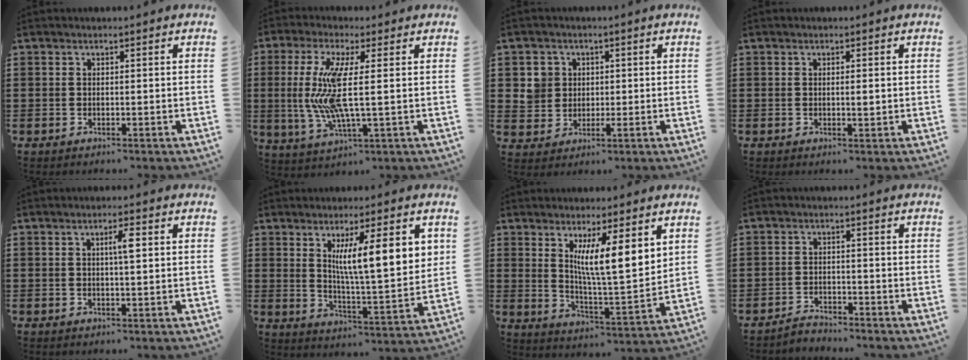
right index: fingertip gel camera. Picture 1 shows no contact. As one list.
[{"total": 10.6, "force": [0.8, 1.6, 10.4], "torque": [-0.232, -0.024, 0.006]}, {"total": 3.8, "force": [0.6, 3.6, 0.9], "torque": [-0.035, 0.013, 0.009]}, {"total": 1.2, "force": [0.0, 0.2, 1.2], "torque": [-0.021, -0.001, -0.001]}, {"total": 2.8, "force": [0.7, 0.4, 2.7], "torque": [-0.046, 0.002, 0.006]}, {"total": 10.7, "force": [4.2, 1.9, 9.7], "torque": [-0.167, -0.012, 0.063]}, {"total": 8.7, "force": [4.4, 1.1, 7.5], "torque": [-0.140, -0.022, 0.070]}, {"total": 2.3, "force": [-2.2, 0.4, -0.1], "torque": [-0.007, 0.004, -0.049]}]